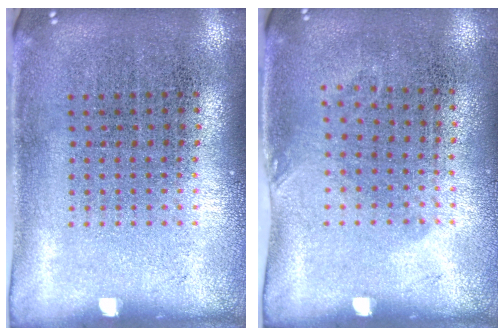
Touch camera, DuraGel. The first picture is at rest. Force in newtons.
{"total": 0.8, "press": 0.6, "slide": 0.5}